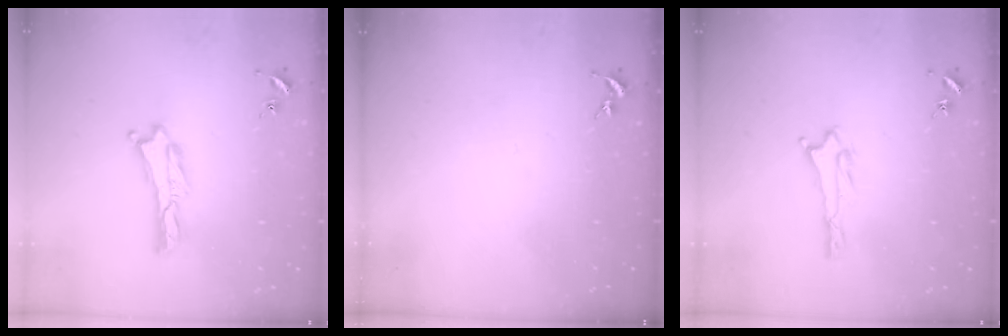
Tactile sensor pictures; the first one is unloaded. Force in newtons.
{"total": 0.0}
{"total": 1.0, "press": 1.0, "slide": 0.1}